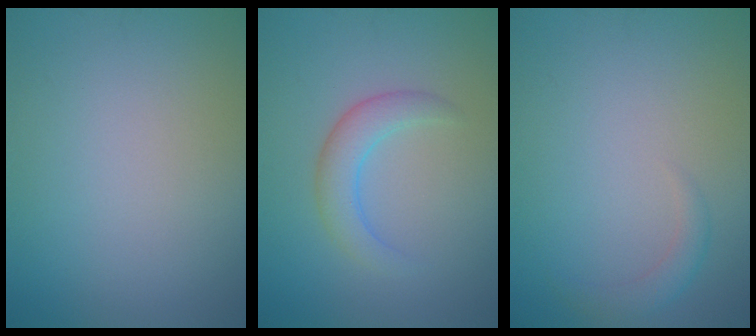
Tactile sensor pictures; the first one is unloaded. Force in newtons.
{"total": 2.8, "press": 2.8, "slide": 0.3}
{"total": 1.5, "press": 1.5, "slide": 0.1}